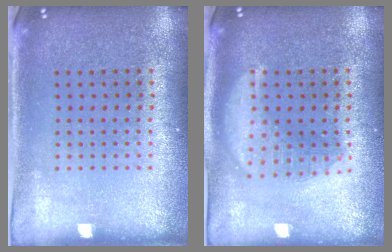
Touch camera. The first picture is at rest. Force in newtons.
{"total": 3.1, "press": 3.1, "slide": 0.3}